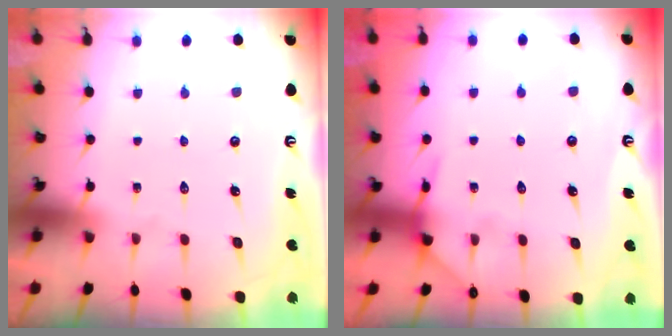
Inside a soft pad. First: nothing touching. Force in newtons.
{"total": 6.2, "press": 6.2, "slide": 0.7}